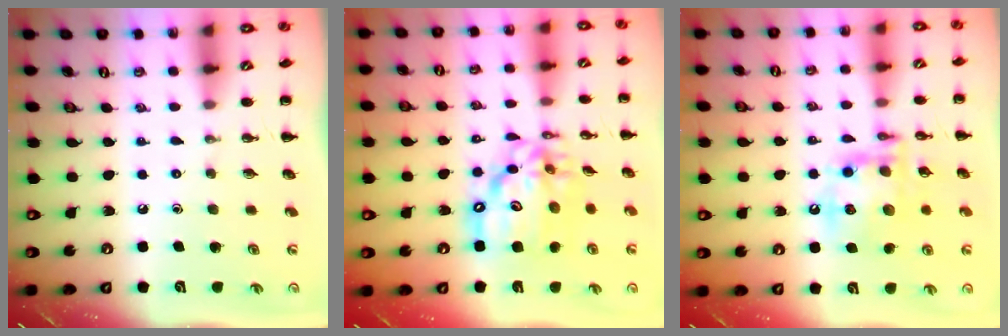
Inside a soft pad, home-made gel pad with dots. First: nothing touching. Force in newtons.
{"total": 15.2, "press": 14.7, "slide": 4.2}
{"total": 14.7, "press": 14.5, "slide": 2.5}